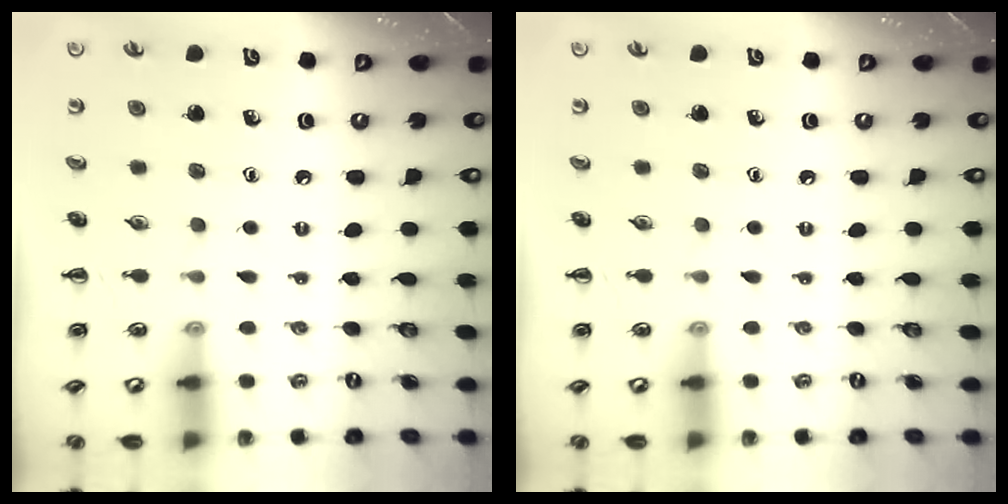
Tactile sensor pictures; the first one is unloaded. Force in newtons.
{"total": 0.0}